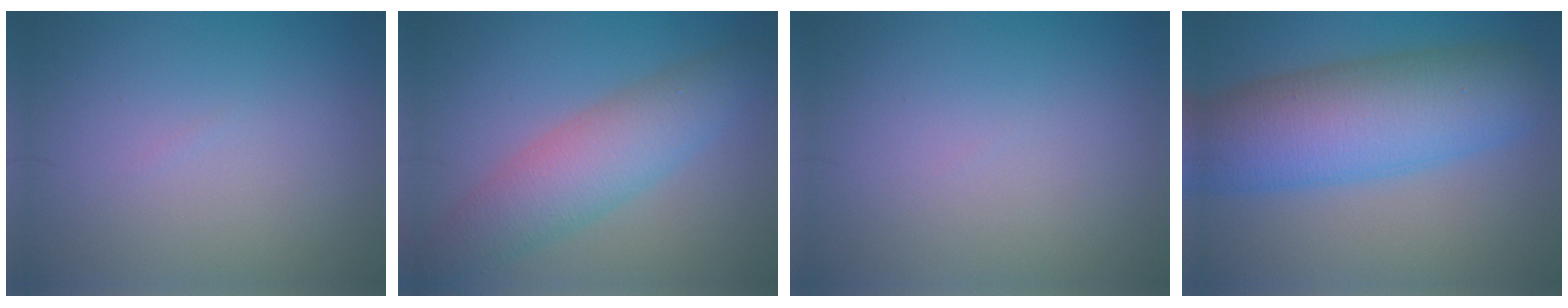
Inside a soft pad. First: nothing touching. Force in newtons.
{"total": 5.6, "press": 5.6, "slide": 0.2}
{"total": 0.0}
{"total": 10.1, "press": 10.1, "slide": 0.3}